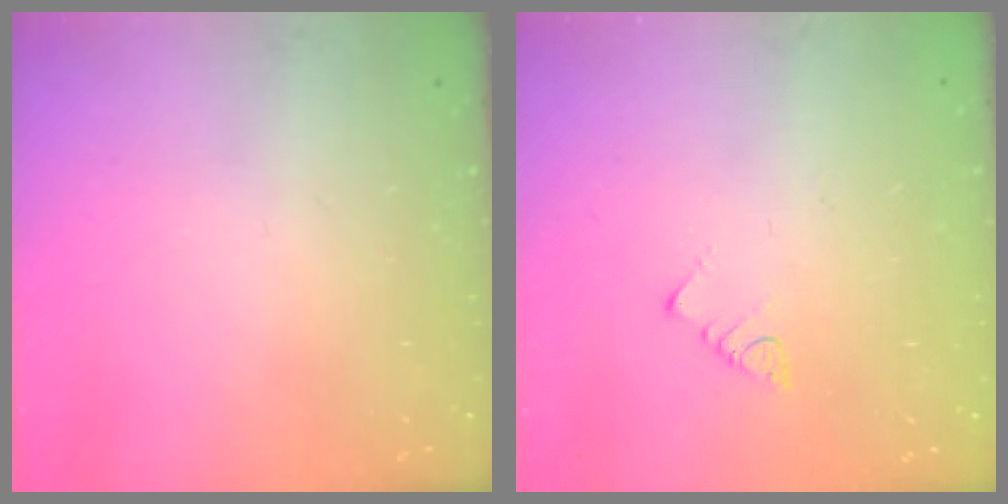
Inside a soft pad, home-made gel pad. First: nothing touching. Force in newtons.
{"total": 2.5, "press": 2.5, "slide": 0.4}